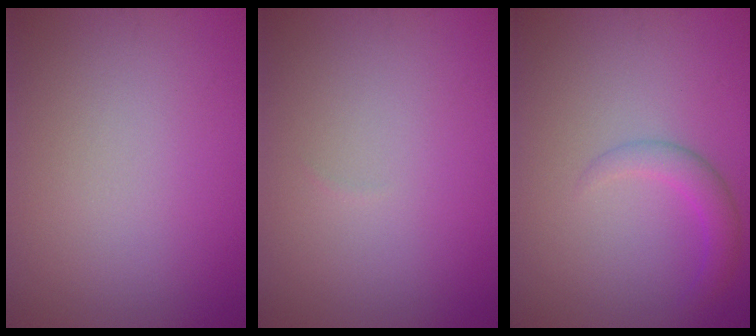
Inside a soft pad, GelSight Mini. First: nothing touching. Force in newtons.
{"total": 0.0}
{"total": 2.2, "press": 2.2, "slide": 0.0}